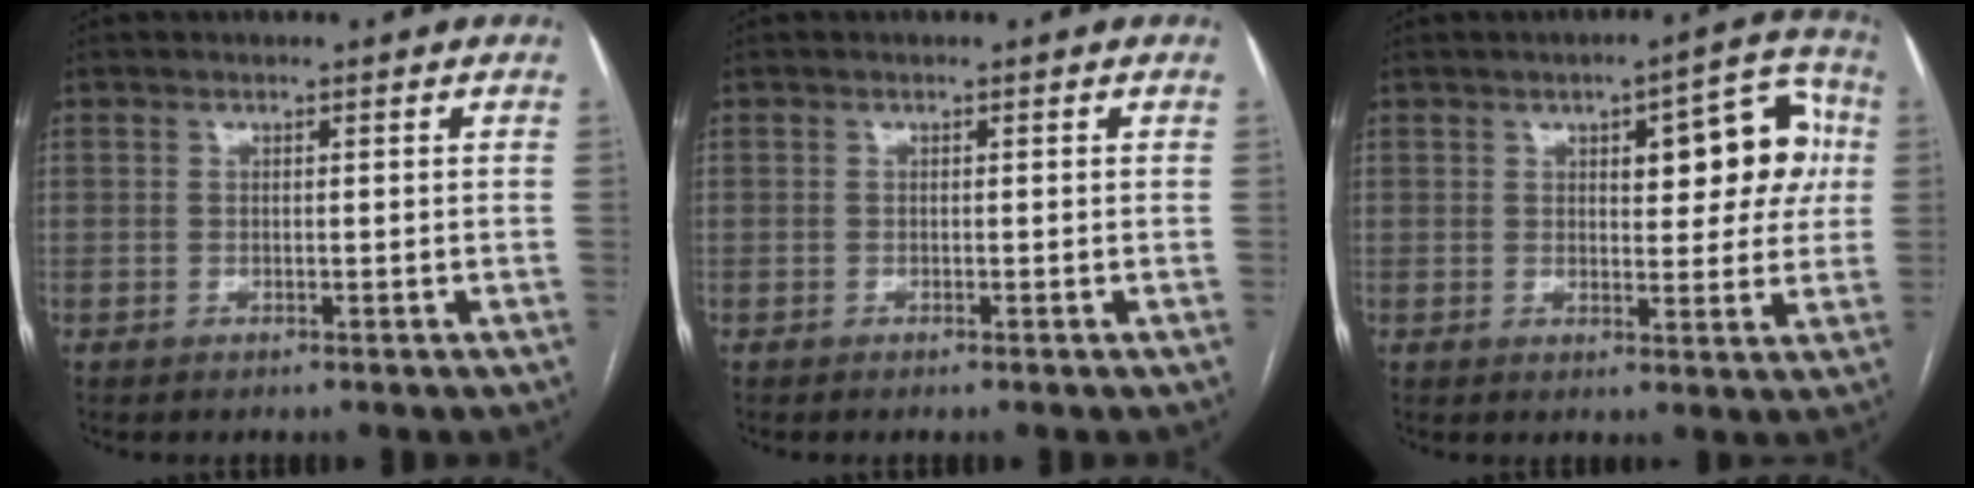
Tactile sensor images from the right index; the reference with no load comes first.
{"total": 0.0}
{"total": 11.2, "force": [2.8, 4.2, 10.0], "torque": [-0.110, 0.032, 0.034]}